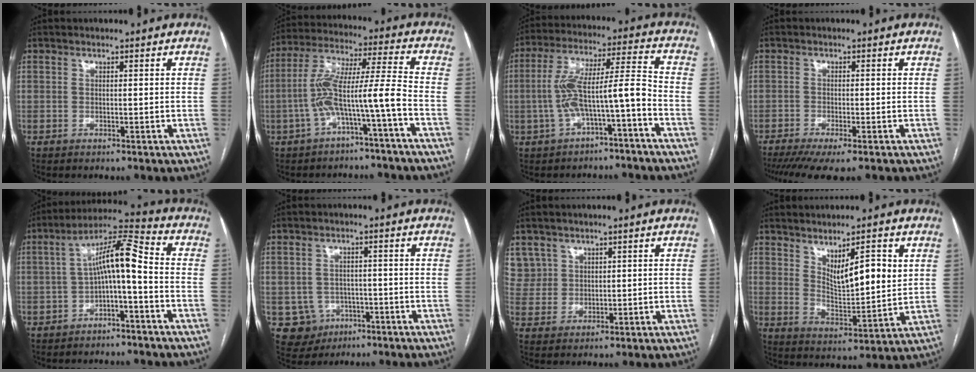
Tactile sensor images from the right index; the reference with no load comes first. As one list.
[{"total": 10.5, "force": [-3.8, 0.1, 9.8], "torque": [-0.191, 0.034, -0.067]}, {"total": 10.5, "force": [-3.2, 1.4, 9.9], "torque": [-0.182, 0.038, -0.049]}, {"total": 8.0, "force": [-6.1, 0.9, 5.2], "torque": [-0.075, -0.017, -0.097]}, {"total": 9.1, "force": [-1.5, 1.5, 8.8], "torque": [-0.149, 0.041, -0.026]}, {"total": 5.6, "force": [-1.9, 5.2, 0.7], "torque": [-0.011, 0.009, -0.020]}, {"total": 5.9, "force": [3.5, 4.8, -0.2], "torque": [0.012, 0.009, 0.076]}, {"total": 9.4, "force": [3.9, 2.4, 8.2], "torque": [-0.142, -0.010, 0.075]}]